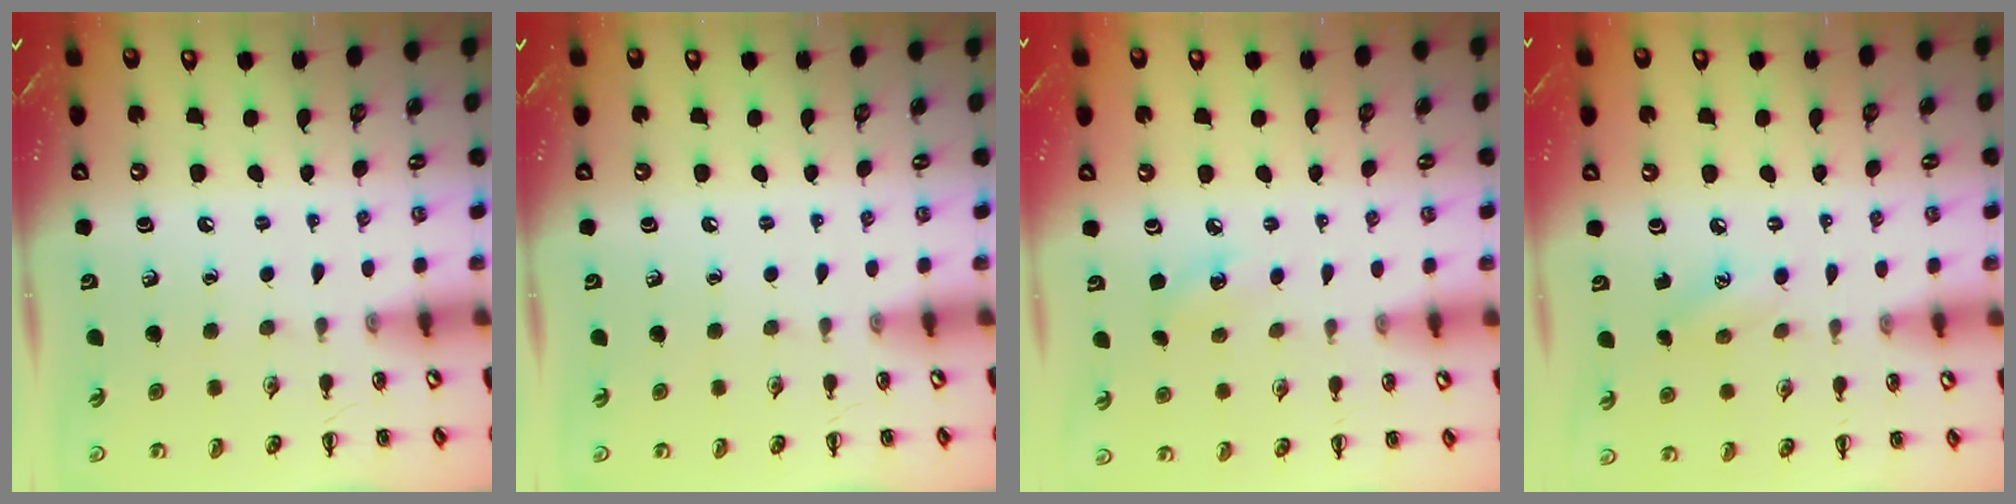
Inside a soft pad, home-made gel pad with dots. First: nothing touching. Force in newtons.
{"total": 0.0}
{"total": 5.7, "press": 5.5, "slide": 1.4}
{"total": 5.6, "press": 5.5, "slide": 1.4}